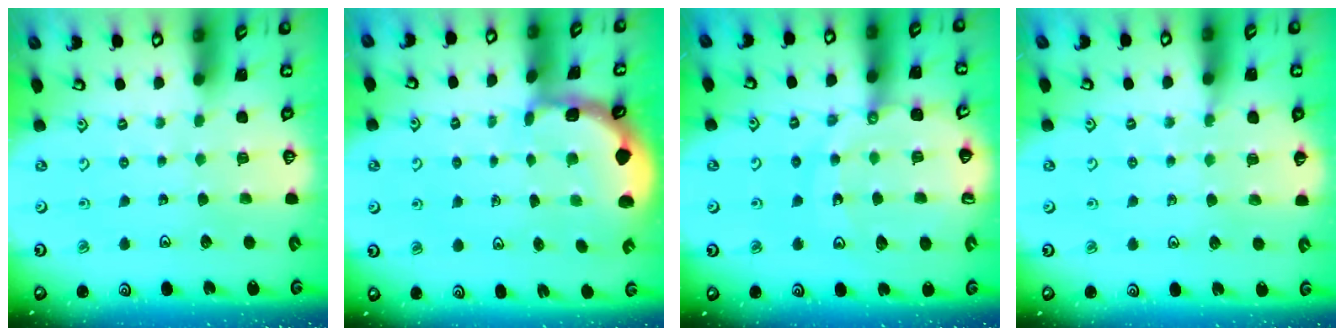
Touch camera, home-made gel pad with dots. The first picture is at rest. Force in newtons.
{"total": 2.1, "press": 2.1, "slide": 0.4}
{"total": 14.1, "press": 14.0, "slide": 1.8}
{"total": 4.7, "press": 4.5, "slide": 1.2}